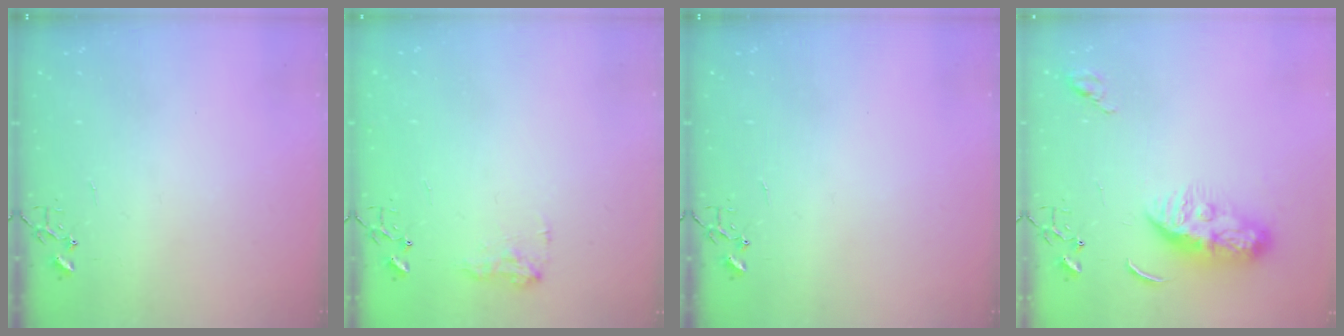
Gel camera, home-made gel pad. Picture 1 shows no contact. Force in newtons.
{"total": 7.9, "press": 7.9, "slide": 0.4}
{"total": 0.0}
{"total": 10.3, "press": 10.2, "slide": 0.9}